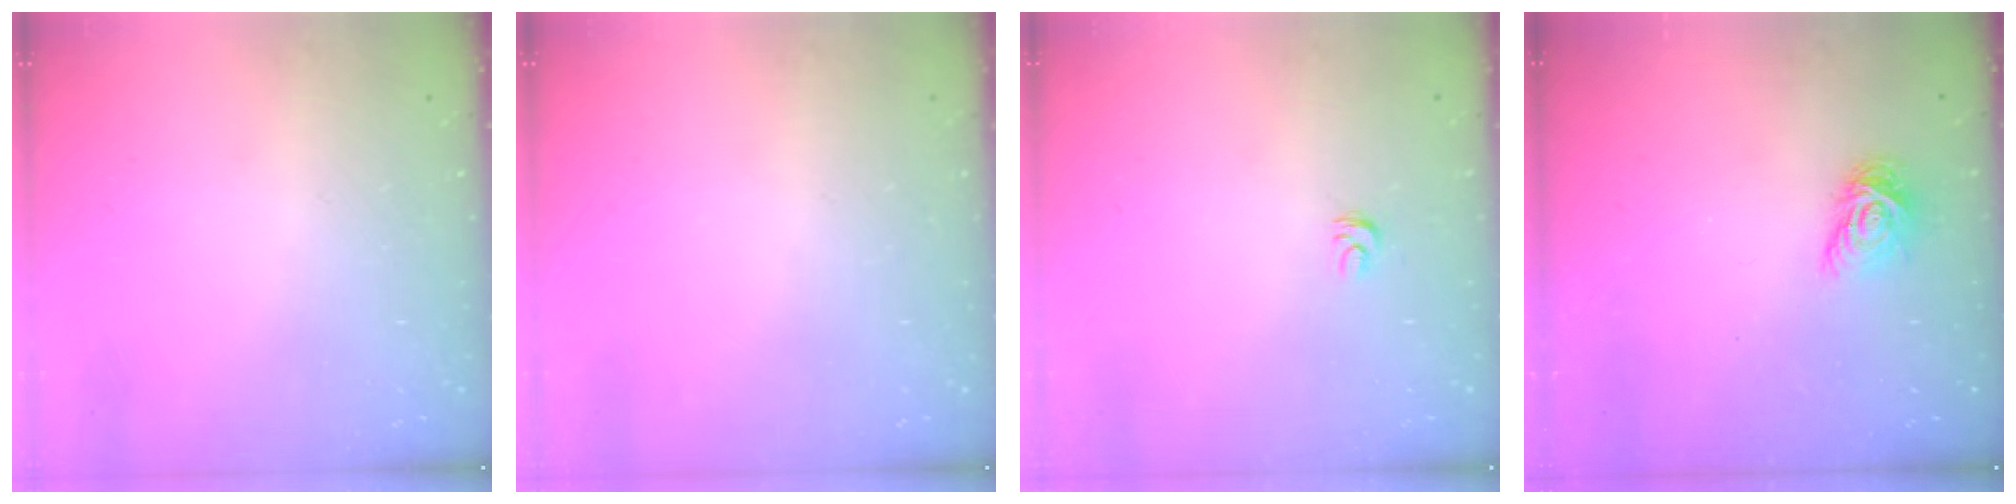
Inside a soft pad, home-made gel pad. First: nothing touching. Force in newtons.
{"total": 0.0}
{"total": 2.7, "press": 2.7, "slide": 0.2}
{"total": 8.3, "press": 8.3, "slide": 0.3}